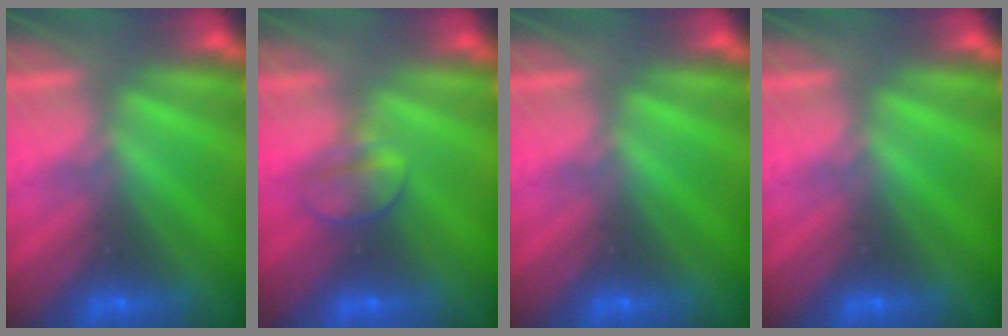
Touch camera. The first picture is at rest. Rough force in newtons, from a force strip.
{"total": 2.3}
{"total": 0.0}
{"total": 0.0}